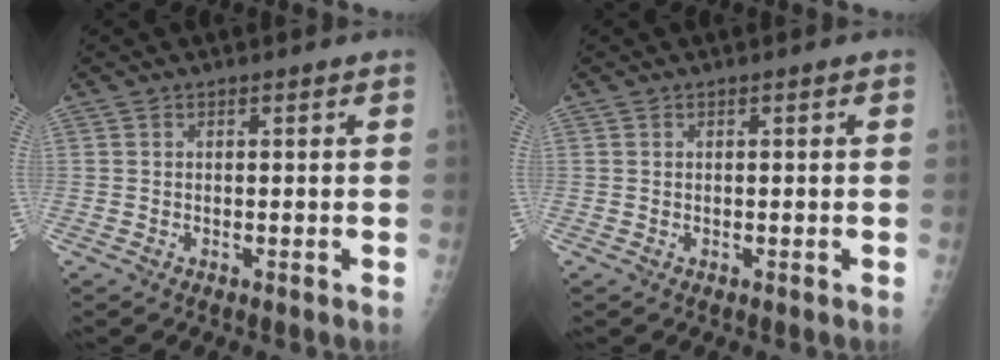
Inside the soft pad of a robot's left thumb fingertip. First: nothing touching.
{"total": 0.0}